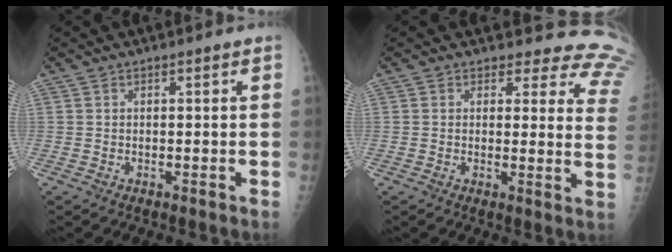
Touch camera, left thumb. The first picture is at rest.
{"total": 14.2, "force": [13.4, 4.5, 0.8], "torque": [0.045, -0.119, 0.104]}